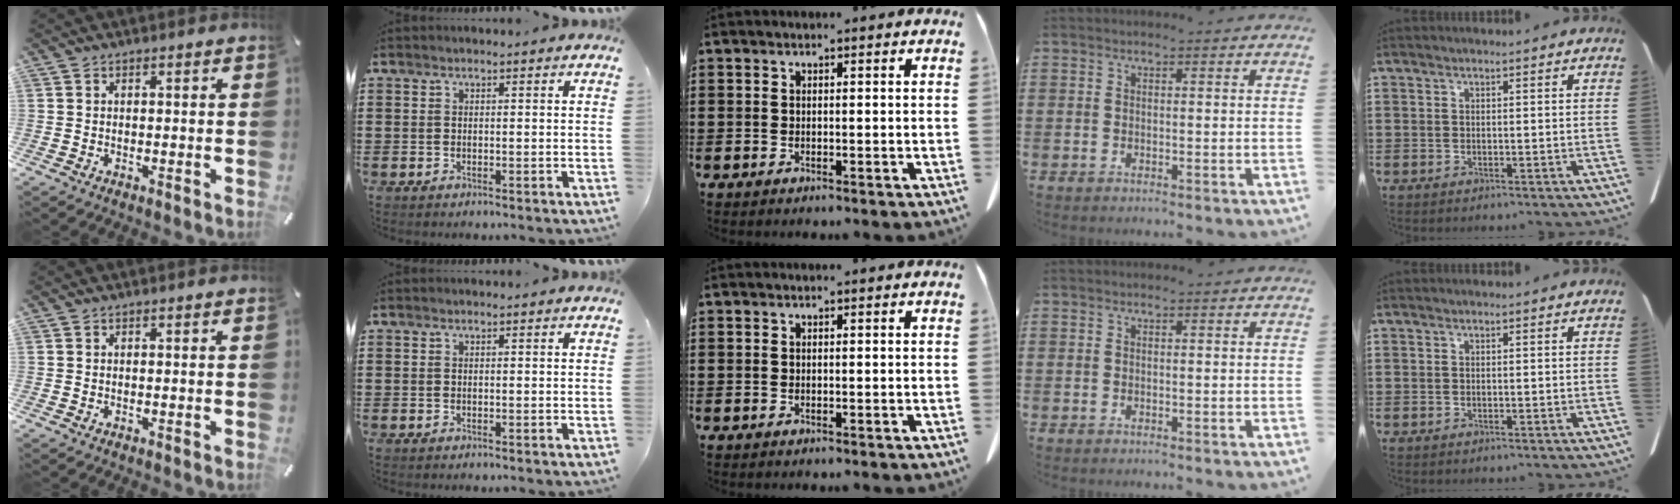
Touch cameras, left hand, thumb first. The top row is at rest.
{}